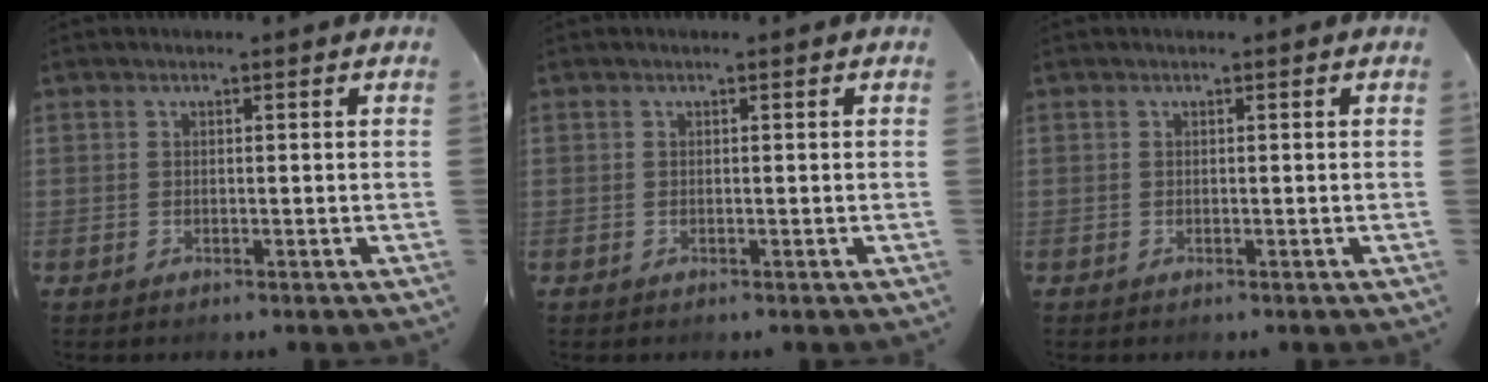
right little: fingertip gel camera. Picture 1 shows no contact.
{"total": 0.0}
{"total": 0.0}